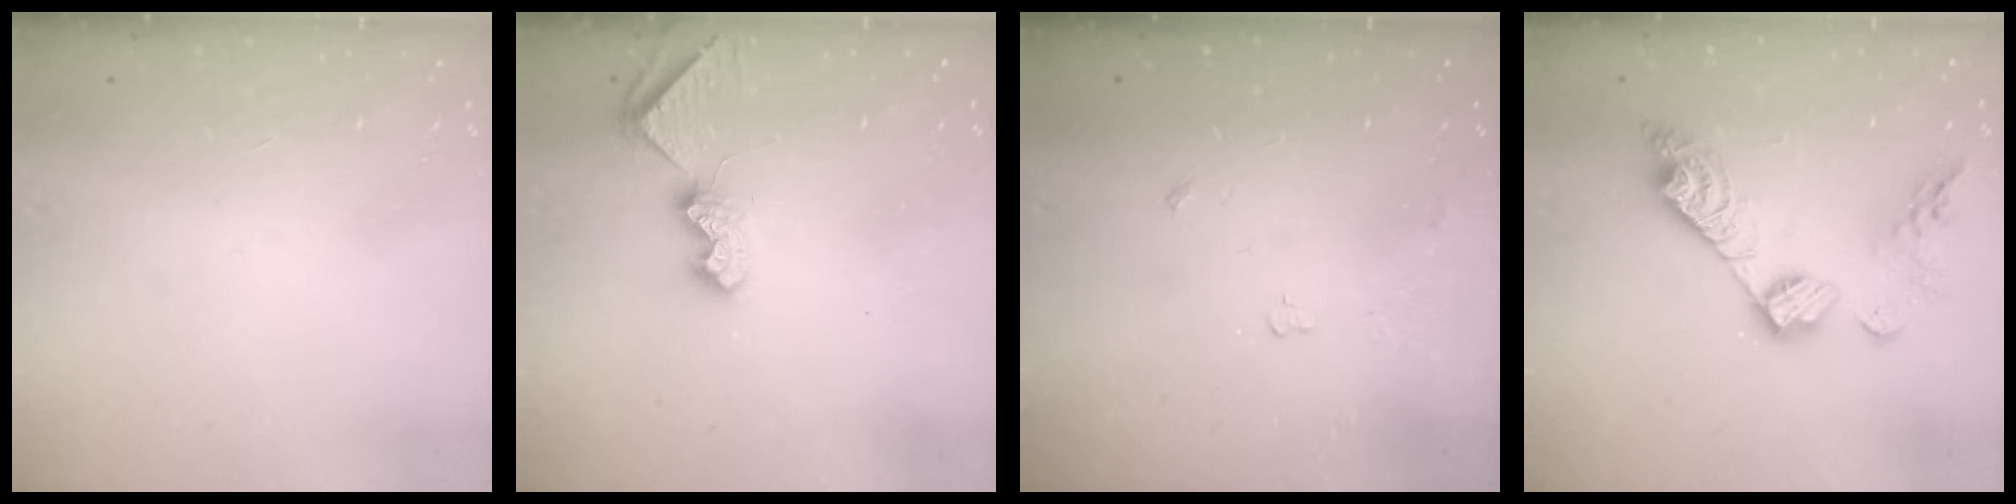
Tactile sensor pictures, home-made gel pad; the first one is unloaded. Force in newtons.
{"total": 6.8, "press": 6.8, "slide": 0.8}
{"total": 2.8, "press": 2.8, "slide": 0.5}
{"total": 16.2, "press": 16.2, "slide": 1.2}